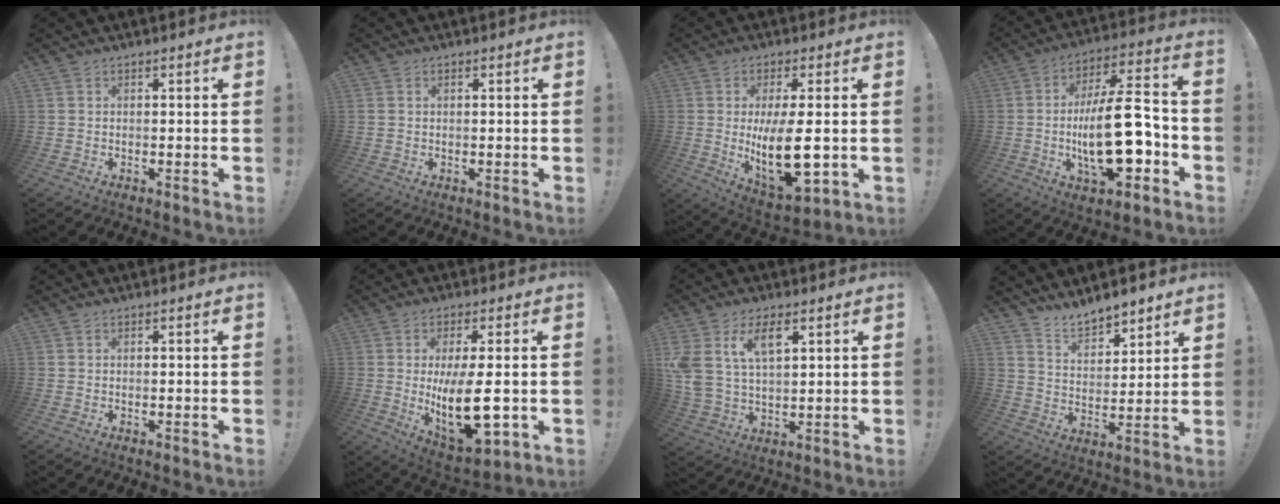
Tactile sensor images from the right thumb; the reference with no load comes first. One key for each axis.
{"total": 0.6, "fx": 0.4, "fy": 0.3, "fz": 0.3, "tx": -0.006, "ty": 0.001, "tz": 0.007}
{"total": 16.8, "fx": -0.6, "fy": 7.0, "fz": 15.3, "tx": -0.257, "ty": -0.022, "tz": -0.001}
{"total": 22.2, "fx": -4.6, "fy": 8.2, "fz": 20.1, "tx": -0.344, "ty": 0.020, "tz": -0.073}
{"total": 0.0}
{"total": 17.1, "fx": -1.0, "fy": 7.1, "fz": 15.5, "tx": -0.258, "ty": -0.023, "tz": -0.008}
{"total": 10.5, "fx": 5.4, "fy": 5.6, "fz": 7.1, "tx": -0.146, "ty": -0.013, "tz": 0.100}
{"total": 8.8, "fx": 7.9, "fy": 3.1, "fz": 2.2, "tx": -0.037, "ty": -0.061, "tz": 0.151}